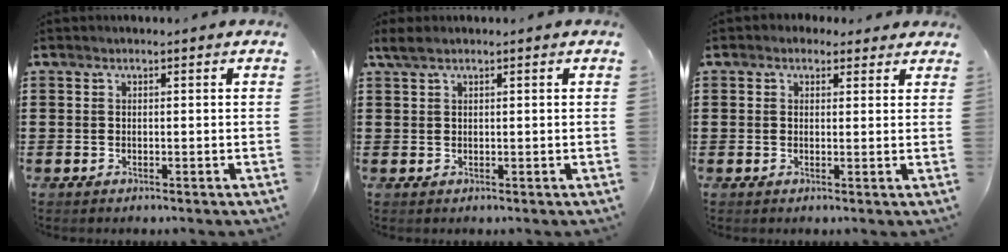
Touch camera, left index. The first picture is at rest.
{"total": 1.5, "force": [0.8, 0.4, 1.1], "torque": [-0.024, 0.002, 0.015]}
{"total": 2.0, "force": [1.4, 1.4, 0.3], "torque": [-0.005, 0.008, 0.025]}